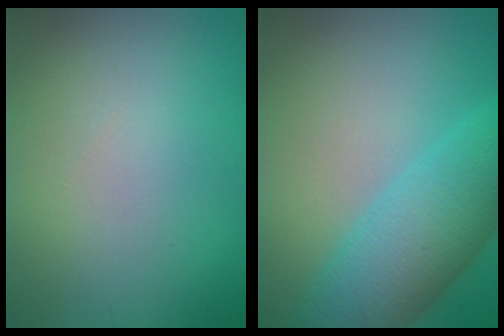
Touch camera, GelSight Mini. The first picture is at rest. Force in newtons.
{"total": 7.9, "press": 7.9, "slide": 0.2}